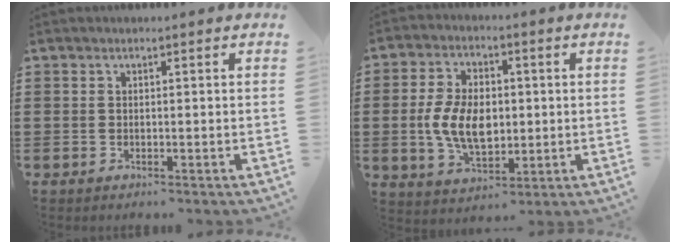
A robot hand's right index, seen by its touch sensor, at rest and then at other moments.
{"total": 8.7, "force": [-0.4, 5.4, 6.9], "torque": [-0.155, 0.008, -0.011]}